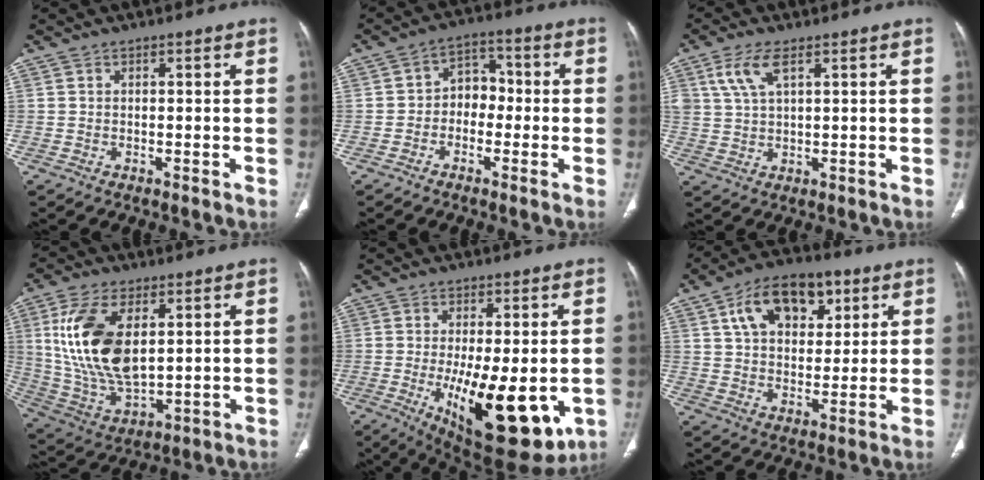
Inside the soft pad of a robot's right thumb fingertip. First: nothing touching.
{"total": 6.1, "force": [-1.2, 4.8, 3.6], "torque": [-0.022, 0.034, -0.037]}
{"total": 5.8, "force": [2.8, 2.3, 4.5], "torque": [-0.104, -0.002, 0.059]}
{"total": 17.3, "force": [4.2, 9.2, 14.1], "torque": [-0.275, -0.017, 0.090]}
{"total": 17.6, "force": [-4.0, 6.7, 15.8], "torque": [-0.225, -0.026, -0.037]}
{"total": 14.9, "force": [6.4, 9.0, 10.0], "torque": [-0.125, -0.006, 0.105]}